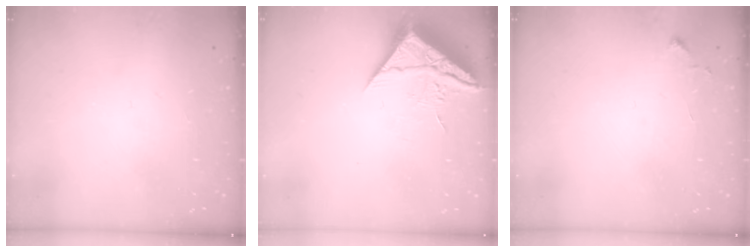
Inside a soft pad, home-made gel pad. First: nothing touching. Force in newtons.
{"total": 9.7, "press": 9.6, "slide": 0.8}
{"total": 3.2, "press": 3.2, "slide": 0.6}